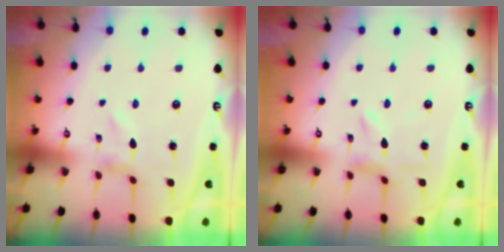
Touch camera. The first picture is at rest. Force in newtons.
{"total": 3.0, "press": 2.9, "slide": 0.3}